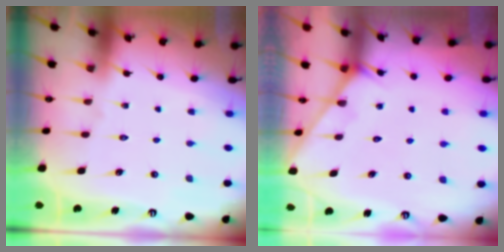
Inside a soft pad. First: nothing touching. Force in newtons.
{"total": 2.0, "press": 2.0, "slide": 0.1}